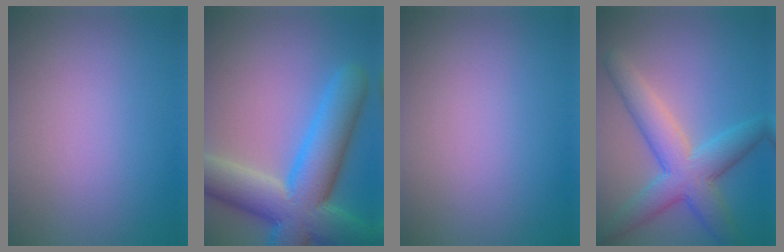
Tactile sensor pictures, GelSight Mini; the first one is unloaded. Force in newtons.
{"total": 11.7, "press": 11.6, "slide": 0.5}
{"total": 0.0}
{"total": 6.6, "press": 6.6, "slide": 0.1}